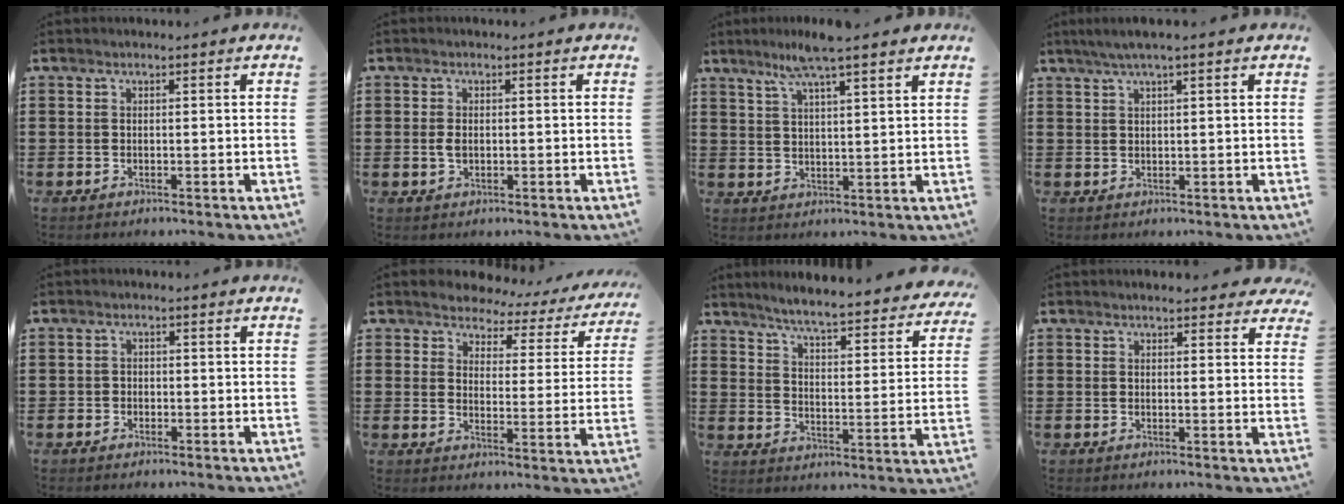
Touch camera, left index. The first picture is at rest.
{"total": 1.7, "force": [-0.2, 1.1, 1.3], "torque": [-0.035, 0.001, -0.006]}
{"total": 6.7, "force": [5.2, -0.2, 4.2], "torque": [-0.095, -0.008, 0.091]}
{"total": 2.4, "force": [1.3, -0.1, 2.0], "torque": [-0.039, 0.001, 0.023]}
{"total": 1.0, "force": [-0.6, 0.8, 0.0], "torque": [-0.004, 0.002, -0.015]}
{"total": 3.8, "force": [3.5, 1.4, 0.4], "torque": [-0.032, -0.019, 0.056]}
{"total": 5.4, "force": [5.0, -0.6, 2.0], "torque": [-0.063, -0.041, 0.079]}
{"total": 2.6, "force": [2.4, 0.4, 0.9], "torque": [-0.015, -0.003, 0.042]}